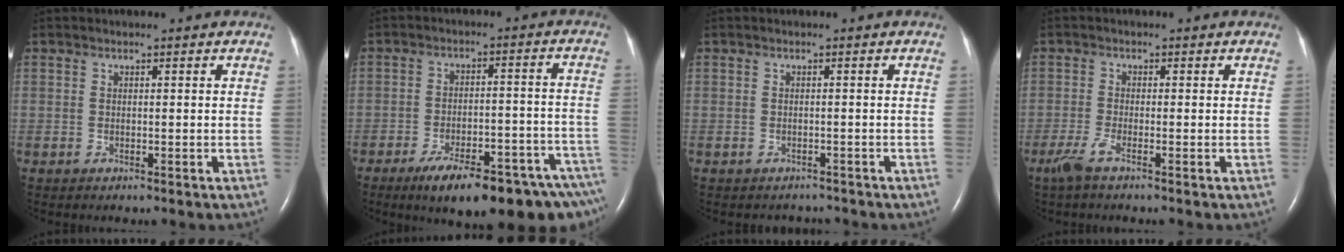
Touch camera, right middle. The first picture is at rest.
{"total": 19.4, "force": [-14.5, 3.5, 12.4], "torque": [-0.109, 0.018, -0.199]}
{"total": 1.9, "force": [-1.7, 0.8, -0.3], "torque": [0.000, 0.000, -0.022]}
{"total": 2.6, "force": [-1.8, 0.0, 1.9], "torque": [-0.052, -0.007, -0.043]}